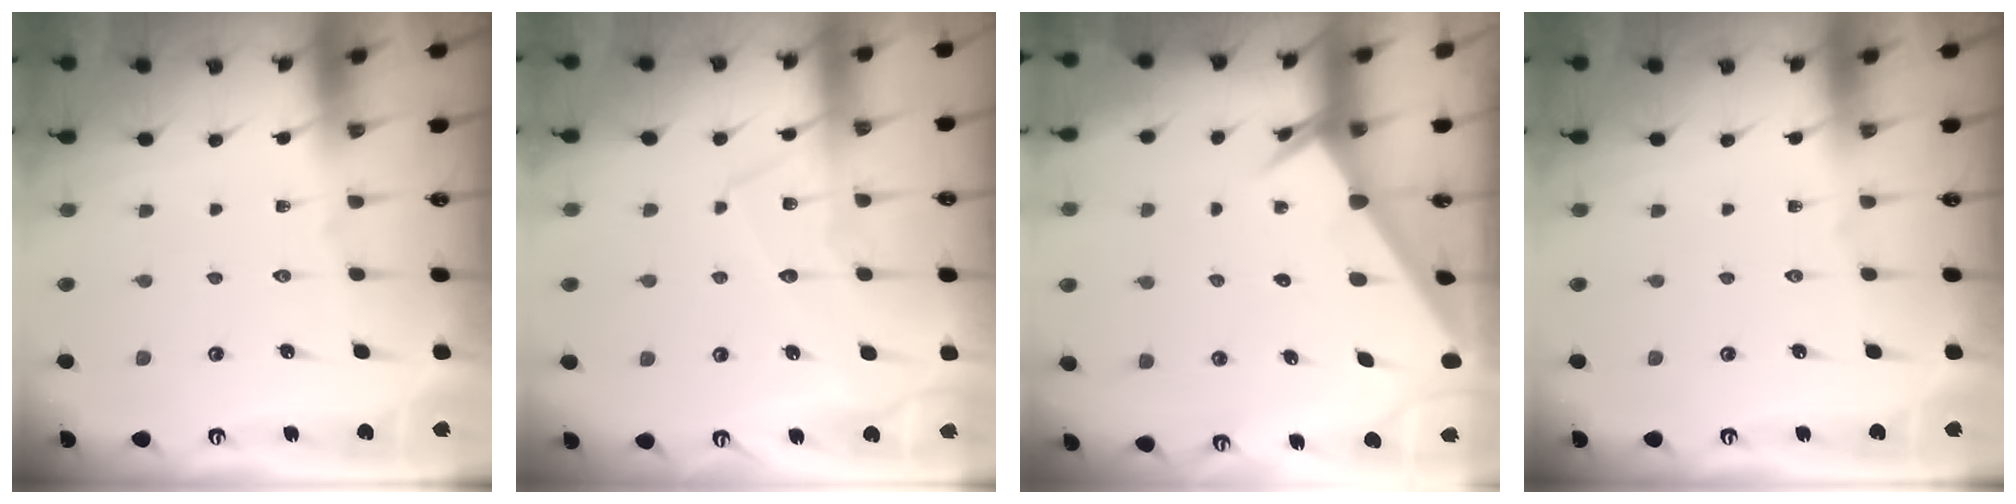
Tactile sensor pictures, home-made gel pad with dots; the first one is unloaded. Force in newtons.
{"total": 8.4, "press": 8.3, "slide": 0.6}
{"total": 2.4, "press": 2.4, "slide": 0.1}
{"total": 0.0}